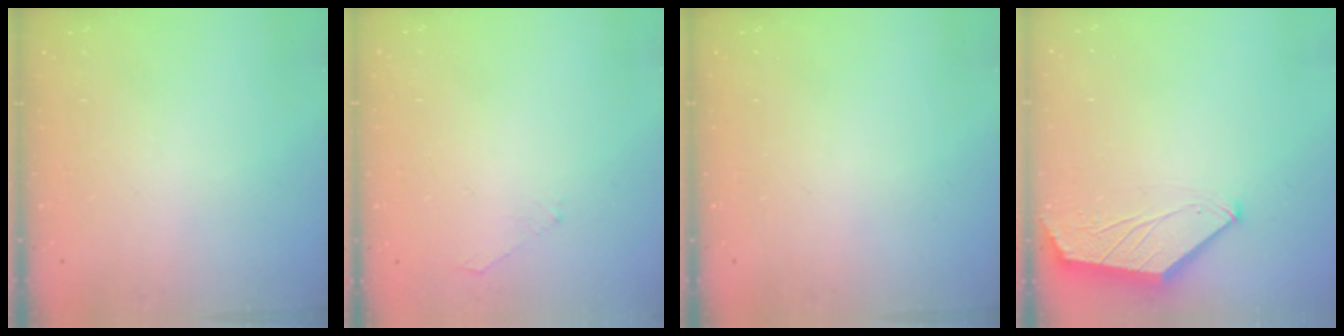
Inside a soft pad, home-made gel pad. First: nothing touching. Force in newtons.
{"total": 1.8, "press": 1.8, "slide": 0.4}
{"total": 0.0}
{"total": 1.6, "press": 1.6, "slide": 0.3}